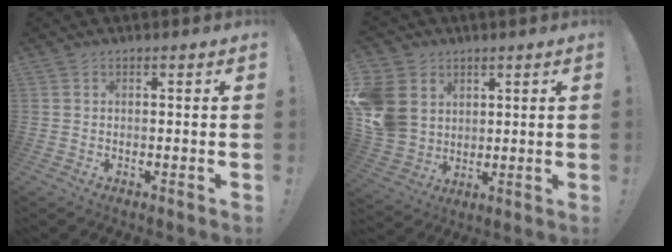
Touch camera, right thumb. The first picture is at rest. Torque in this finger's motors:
{"motor_torque": [0.30, 0.31, 0.61, -0.22, 0.35]}